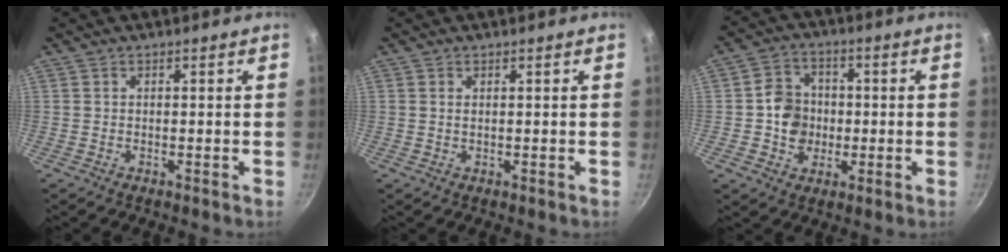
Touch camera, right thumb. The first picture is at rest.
{"total": 0.6, "force": [0.2, 0.3, 0.5], "torque": [-0.013, 0.002, 0.006]}
{"total": 8.3, "force": [-0.6, 7.1, 4.3], "torque": [-0.043, 0.015, -0.016]}